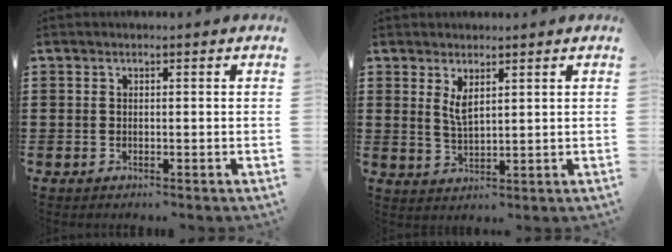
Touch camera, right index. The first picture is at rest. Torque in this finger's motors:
{"motor_torque": [0.04, 0.03, 0.16, 0.05]}